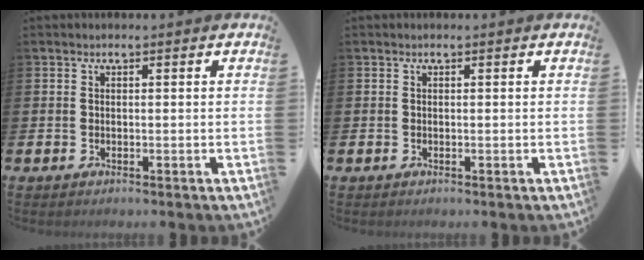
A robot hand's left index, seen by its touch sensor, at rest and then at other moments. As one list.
[{"total": 0.0}]